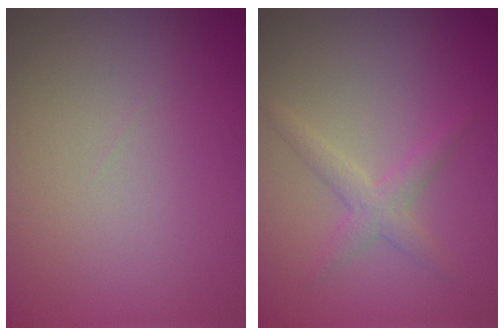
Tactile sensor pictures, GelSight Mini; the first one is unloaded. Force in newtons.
{"total": 1.9, "press": 1.9, "slide": 0.1}